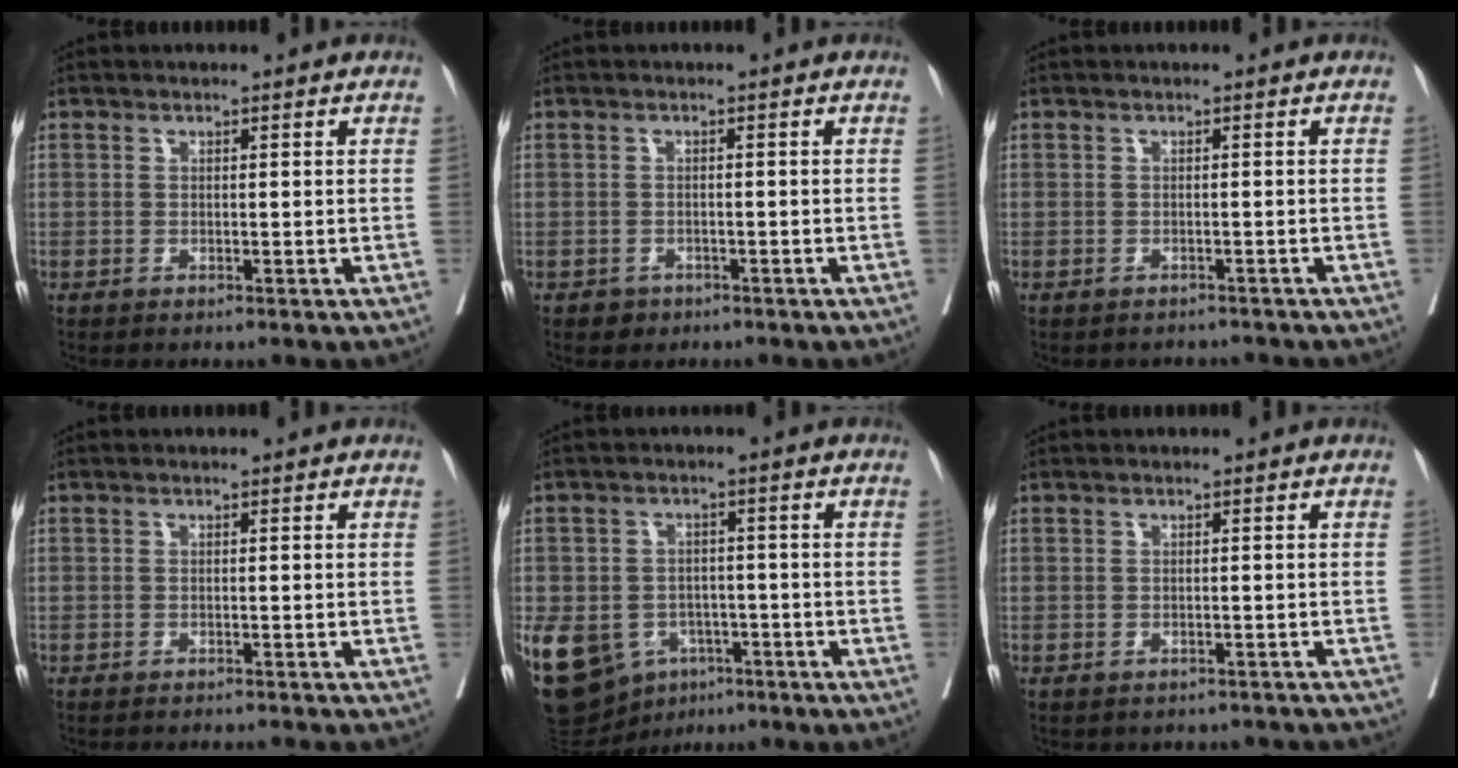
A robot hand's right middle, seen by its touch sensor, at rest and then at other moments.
{"total": 1.7, "force": [-1.2, 1.2, 0.2], "torque": [-0.004, 0.004, -0.018]}
{"total": 3.5, "force": [-3.3, 1.1, 0.6], "torque": [-0.006, 0.004, -0.040]}
{"total": 6.9, "force": [-6.6, 0.0, 2.1], "torque": [-0.016, -0.012, -0.081]}
{"total": 22.6, "force": [-10.1, 17.2, 10.7], "torque": [-0.321, -0.011, -0.145]}
{"total": 8.8, "force": [-8.0, 2.8, 2.2], "torque": [-0.030, 0.004, -0.082]}